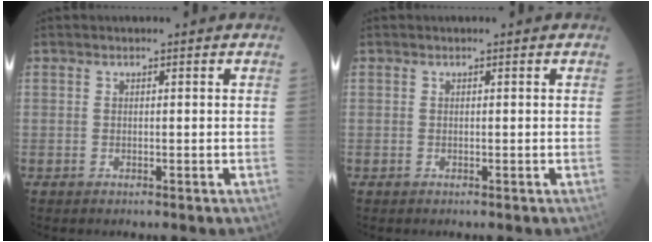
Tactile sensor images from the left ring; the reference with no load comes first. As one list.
[{"total": 0.0}]